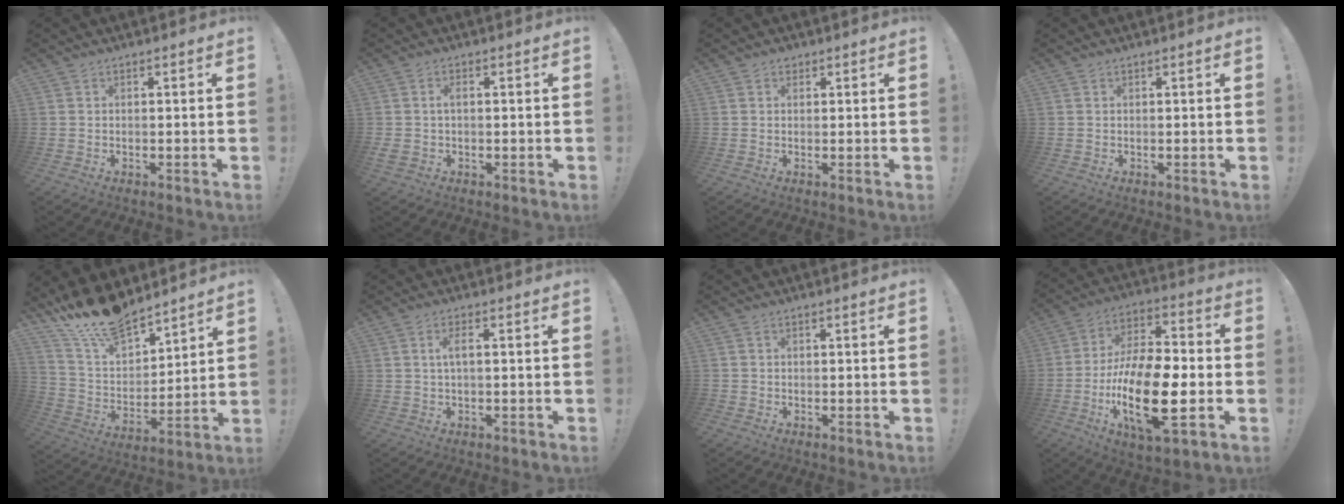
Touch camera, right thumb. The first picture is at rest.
{"total": 2.3, "force": [0.1, 1.1, 2.0], "torque": [-0.042, 0.003, 0.002]}
{"total": 1.6, "force": [0.9, 1.2, 0.4], "torque": [0.004, -0.003, 0.015]}
{"total": 0.0}
{"total": 16.5, "force": [14.3, 5.7, 6.0], "torque": [-0.136, -0.101, 0.263]}
{"total": 3.2, "force": [0.5, 0.5, 3.1], "torque": [-0.060, 0.004, 0.006]}
{"total": 0.8, "force": [-0.4, 0.6, 0.1], "torque": [-0.004, 0.004, -0.007]}
{"total": 23.2, "force": [-6.7, 9.1, 20.3], "torque": [-0.386, 0.020, -0.110]}